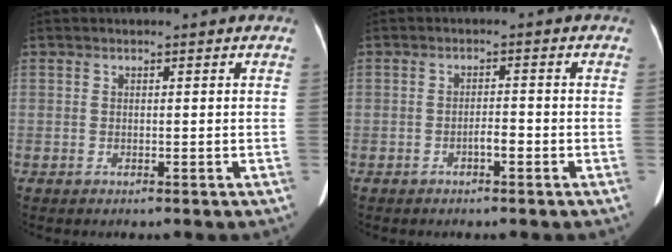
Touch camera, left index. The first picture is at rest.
{"total": 1.8, "force": [-1.0, 0.4, 1.5], "torque": [-0.022, 0.003, -0.018]}